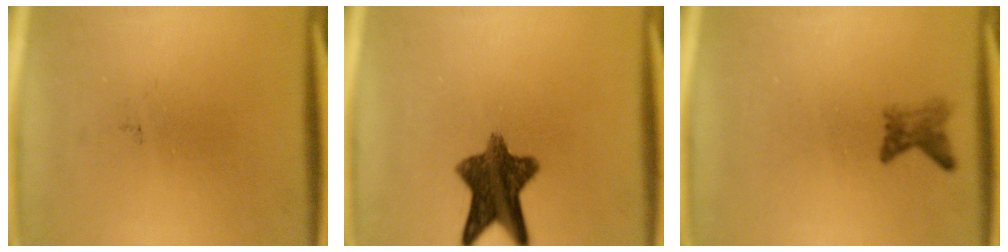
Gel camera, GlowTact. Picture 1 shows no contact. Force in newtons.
{"total": 9.8}
{"total": 1.9}